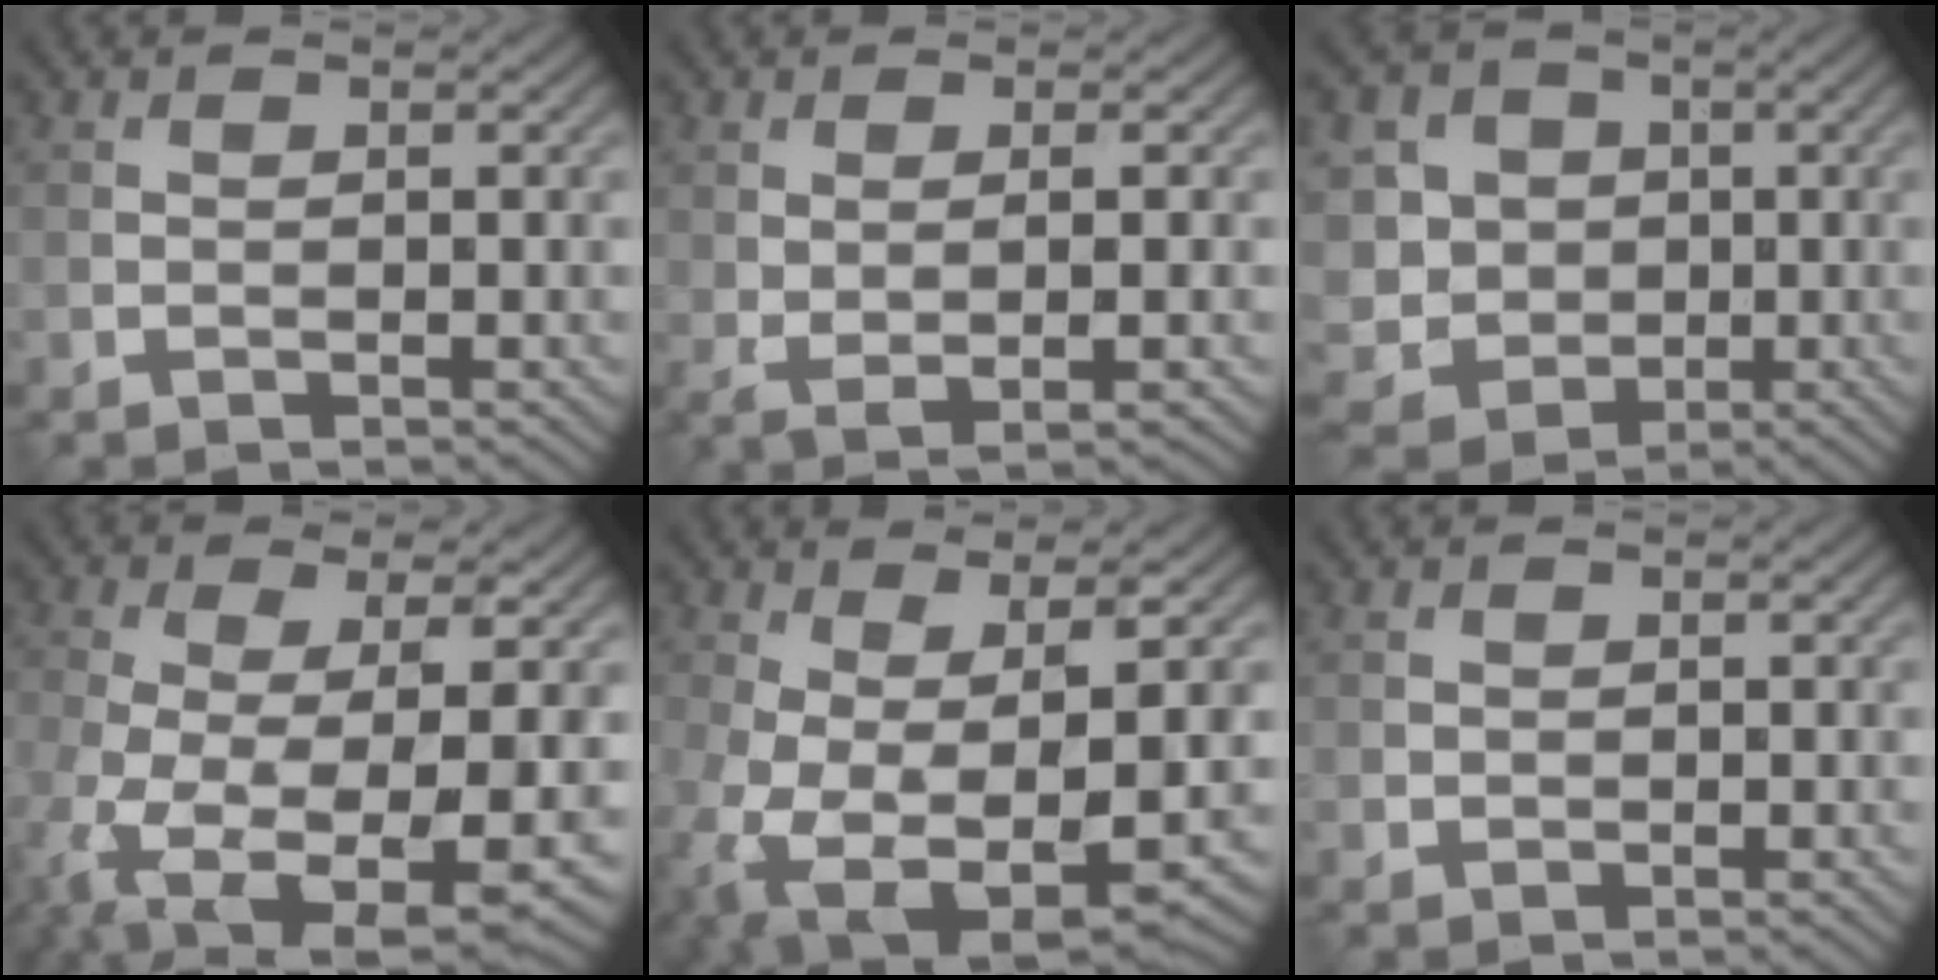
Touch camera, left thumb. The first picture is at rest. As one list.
[{"total": 2.7, "force": [0.2, 0.5, 2.7], "torque": [-0.059, -0.004, 0.006]}, {"total": 9.4, "force": [-1.3, 8.4, 4.0], "torque": [-0.138, -0.001, -0.039]}, {"total": 13.7, "force": [-5.0, 5.9, 11.3], "torque": [-0.244, -0.051, -0.065]}, {"total": 10.4, "force": [-3.1, 4.8, 8.7], "torque": [-0.204, -0.046, -0.036]}, {"total": 0.6, "force": [0.1, 0.6, 0.1], "torque": [-0.003, -0.004, 0.002]}]